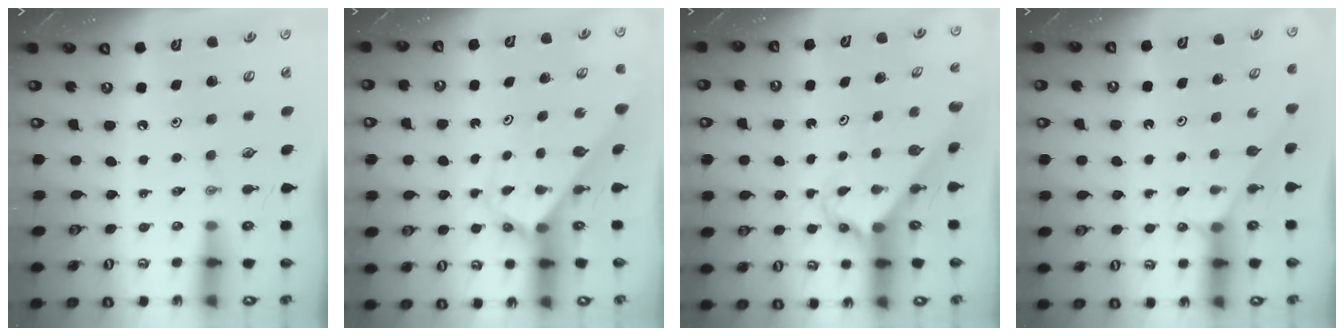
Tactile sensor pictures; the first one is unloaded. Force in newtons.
{"total": 2.8, "press": 2.8, "slide": 0.2}
{"total": 2.6, "press": 2.6, "slide": 0.2}
{"total": 1.7, "press": 1.7, "slide": 0.3}